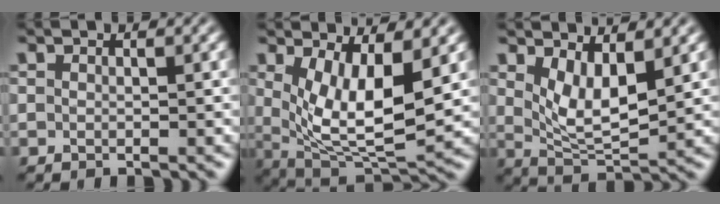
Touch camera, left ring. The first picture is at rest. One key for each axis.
{"total": 7.7, "fx": 1.5, "fy": 3.1, "fz": 6.9, "tx": -0.134, "ty": -0.021, "tz": 0.035}
{"total": 4.4, "fx": 1.8, "fy": 1.8, "fz": 3.6, "tx": -0.075, "ty": -0.016, "tz": 0.040}